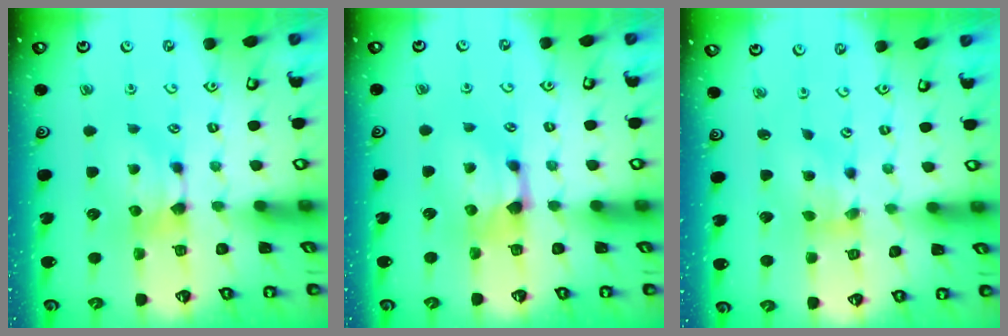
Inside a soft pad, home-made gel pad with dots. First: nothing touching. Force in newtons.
{"total": 1.6, "press": 1.1, "slide": 1.1}
{"total": 2.3, "press": 2.0, "slide": 1.2}